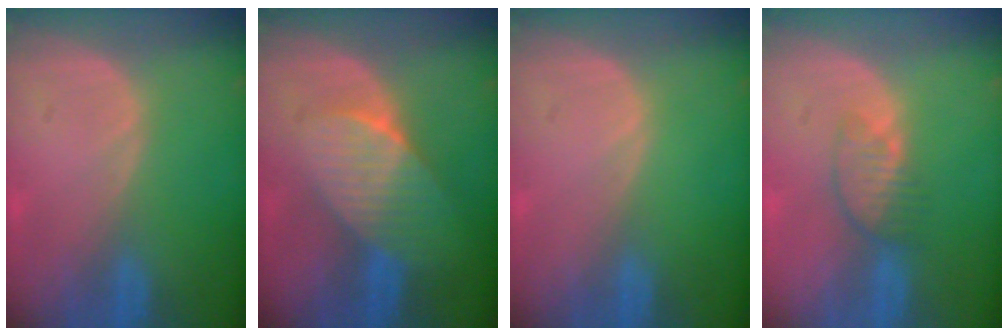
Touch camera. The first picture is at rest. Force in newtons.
{"total": 7.5, "press": 6.7, "slide": 3.4}
{"total": 0.0}
{"total": 3.8, "press": 3.3, "slide": 1.8}